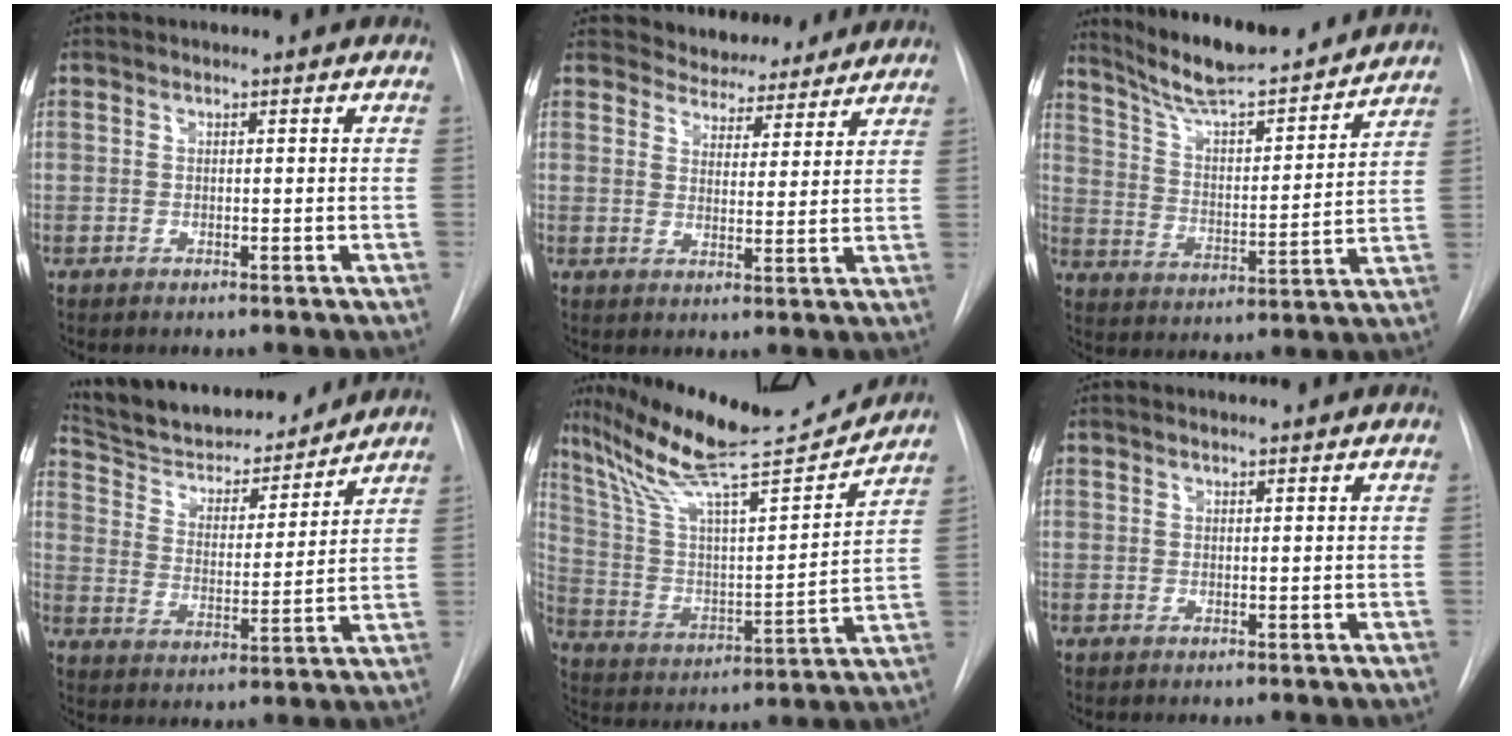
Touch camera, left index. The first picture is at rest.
{"total": 8.9, "force": [8.3, 3.0, 1.1], "torque": [-0.002, 0.005, 0.107]}
{"total": 20.2, "force": [18.2, 2.5, 8.4], "torque": [-0.135, 0.000, 0.275]}
{"total": 18.6, "force": [17.1, 4.1, 6.0], "torque": [-0.092, 0.000, 0.269]}
{"total": 20.4, "force": [18.8, 0.2, 8.0], "torque": [-0.151, -0.024, 0.308]}
{"total": 1.4, "force": [1.4, 0.0, 0.3], "torque": [-0.008, 0.011, 0.024]}